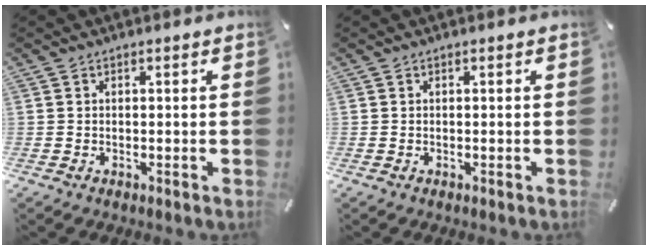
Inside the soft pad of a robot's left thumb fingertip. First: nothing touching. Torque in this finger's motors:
{"motor_torque": [0.00, 0.00, -0.01, -0.01, 0.00]}